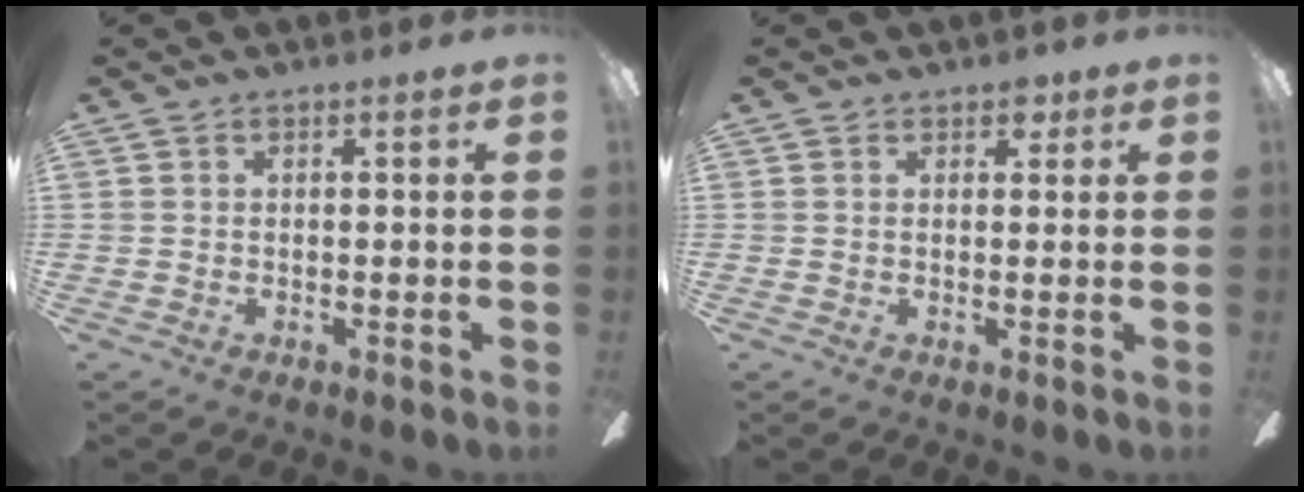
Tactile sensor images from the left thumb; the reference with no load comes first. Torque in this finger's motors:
{"motor_torque": [0.31, 0.03, 0.61, -0.12, 0.00]}